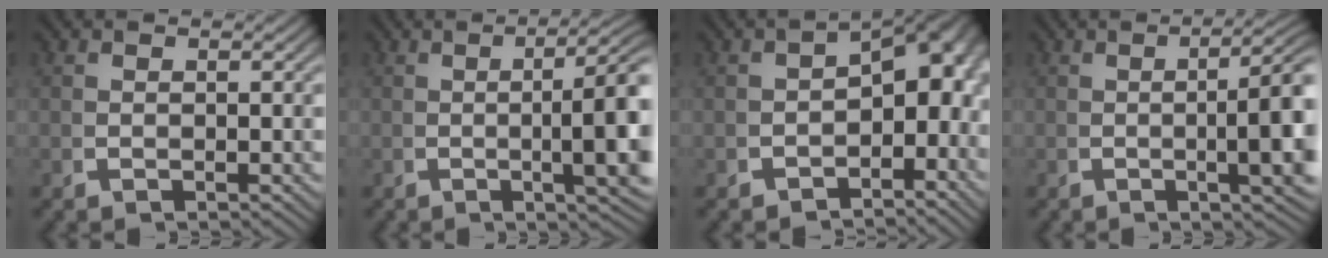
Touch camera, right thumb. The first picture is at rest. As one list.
[{"total": 8.5, "force": [0.5, 2.7, 8.0], "torque": [-0.105, 0.005, 0.002]}, {"total": 5.5, "force": [-1.3, 3.4, 4.2], "torque": [-0.044, -0.010, -0.017]}, {"total": 7.7, "force": [0.4, 2.5, 7.2], "torque": [-0.093, 0.005, -0.001]}]